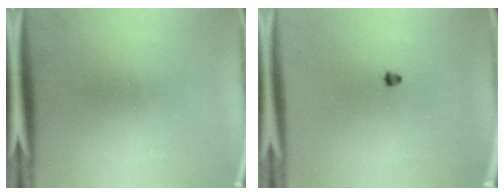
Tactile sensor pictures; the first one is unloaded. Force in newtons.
{"total": 1.1}